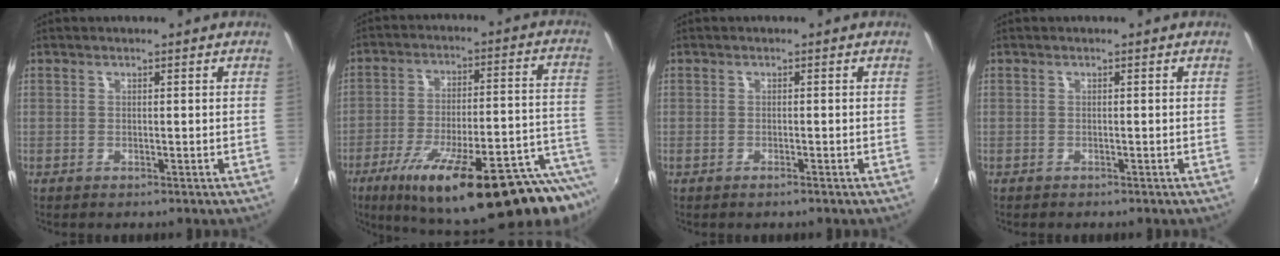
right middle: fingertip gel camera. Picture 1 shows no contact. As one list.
[{"total": 28.6, "force": [-19.9, 3.8, 20.2], "torque": [-0.280, -0.052, -0.286]}, {"total": 0.8, "force": [-0.7, 0.1, 0.4], "torque": [-0.008, -0.002, -0.013]}, {"total": 0.5, "force": [-0.5, 0.2, 0.0], "torque": [-0.002, -0.003, -0.008]}]